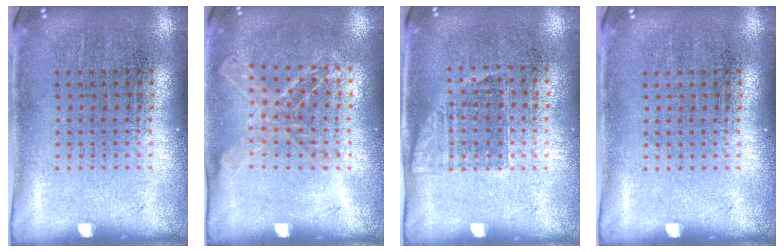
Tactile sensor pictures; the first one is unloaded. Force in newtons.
{"total": 1.1, "press": 1.1, "slide": 0.0}
{"total": 1.0, "press": 0.8, "slide": 0.5}
{"total": 0.0}